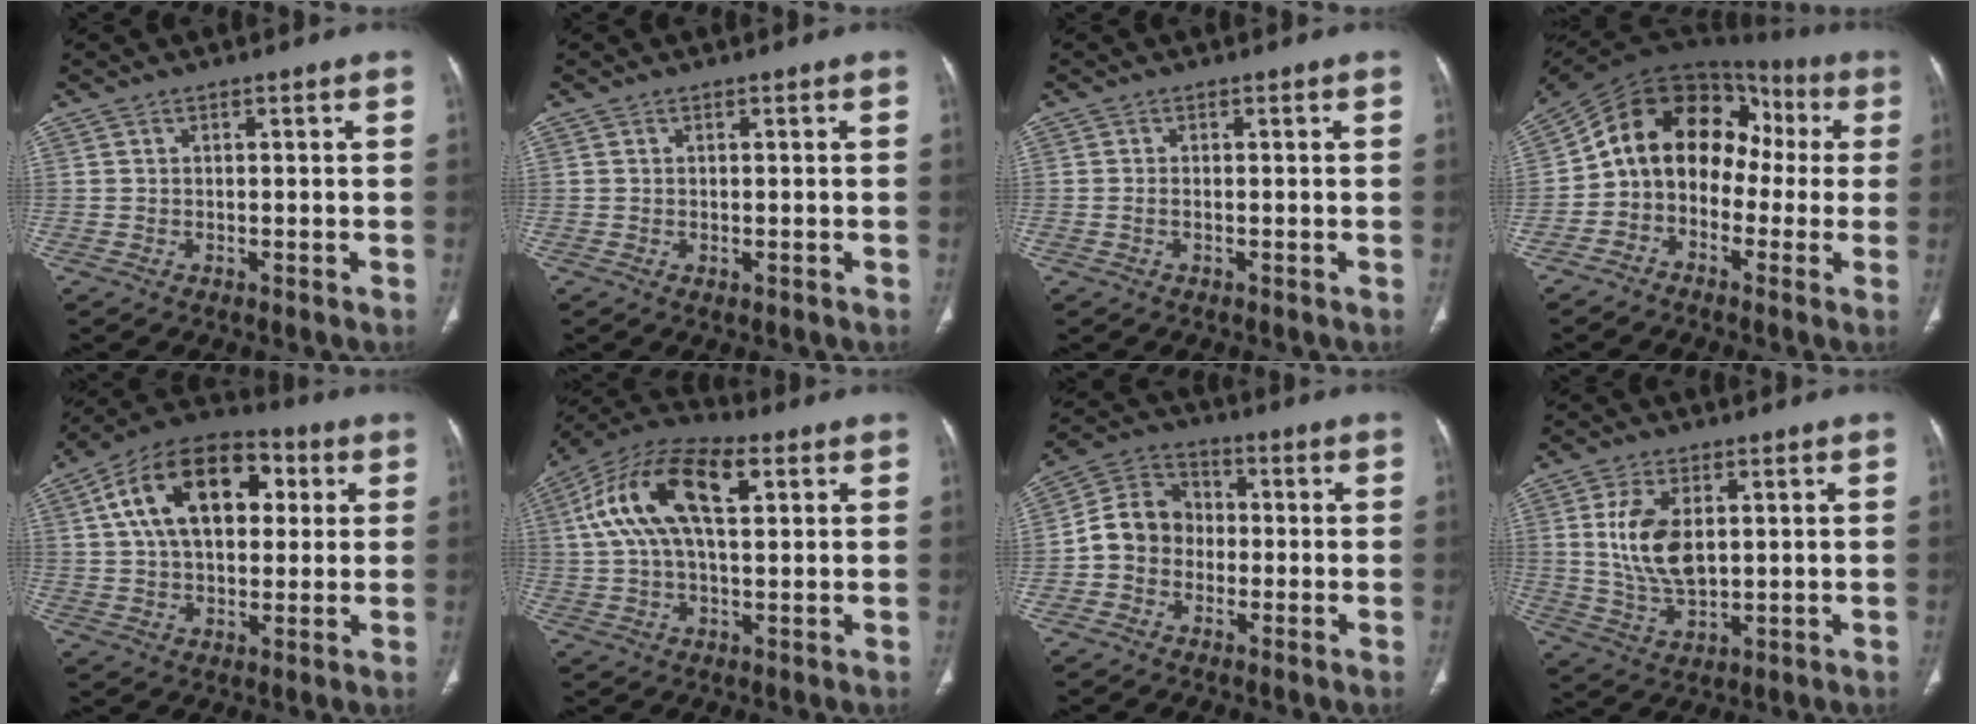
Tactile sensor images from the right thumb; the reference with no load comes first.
{"total": 0.6, "force": [-0.2, 0.3, 0.5], "torque": [-0.011, -0.004, 0.000]}
{"total": 0.8, "force": [-0.3, 0.3, 0.6], "torque": [-0.017, 0.001, -0.004]}
{"total": 15.0, "force": [-0.8, 11.6, 9.5], "torque": [-0.109, 0.073, -0.030]}
{"total": 19.8, "force": [5.1, 12.1, 14.8], "torque": [-0.223, 0.016, 0.075]}
{"total": 17.1, "force": [4.9, 8.2, 14.1], "torque": [-0.267, 0.026, 0.082]}
{"total": 9.0, "force": [-1.4, 7.8, 4.3], "torque": [-0.059, 0.037, -0.042]}
{"total": 10.6, "force": [2.0, 5.8, 8.6], "torque": [-0.167, -0.012, 0.048]}